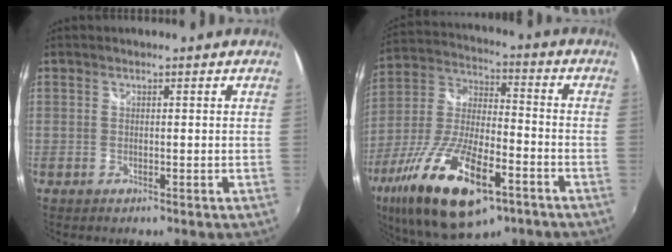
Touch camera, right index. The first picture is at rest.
{"total": 23.9, "force": [-12.3, 9.1, 18.3], "torque": [-0.375, -0.049, -0.215]}